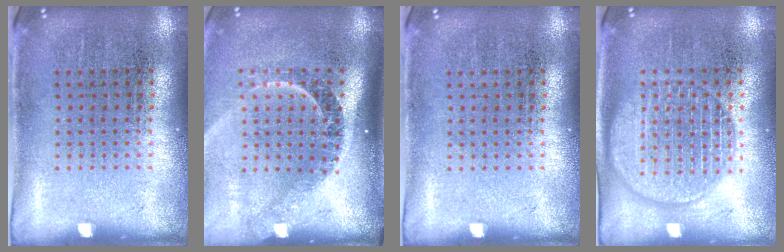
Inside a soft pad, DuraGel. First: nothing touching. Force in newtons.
{"total": 2.4, "press": 1.7, "slide": 1.7}
{"total": 0.0}
{"total": 2.1, "press": 2.1, "slide": 0.3}